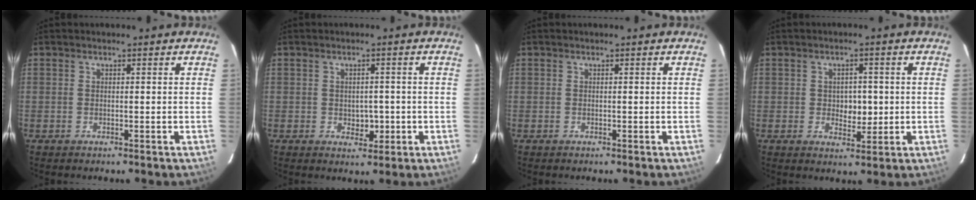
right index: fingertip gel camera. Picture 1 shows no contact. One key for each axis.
{"total": 3.0, "fx": -0.6, "fy": 2.1, "fz": 2.1, "tx": -0.023, "ty": 0.002, "tz": -0.001}
{"total": 0.0}
{"total": 3.9, "fx": 0.0, "fy": 2.5, "fz": 3.0, "tx": -0.036, "ty": 0.001, "tz": 0.006}